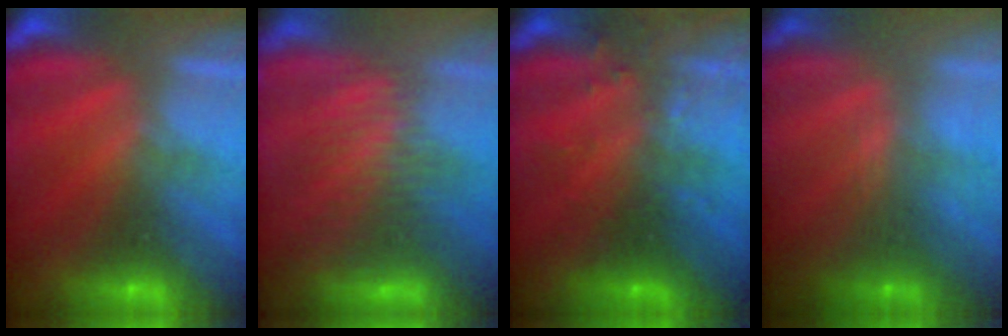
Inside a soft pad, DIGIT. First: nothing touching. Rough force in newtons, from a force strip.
{"total": 3.3}
{"total": 2.9}
{"total": 2.6}